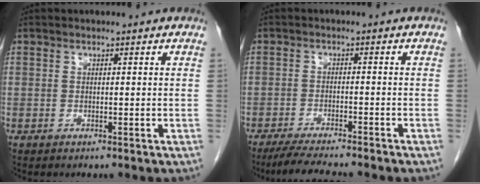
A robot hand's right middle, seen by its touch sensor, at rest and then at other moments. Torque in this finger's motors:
{"motor_torque": [0.34, -0.25, 0.09, 0.05]}